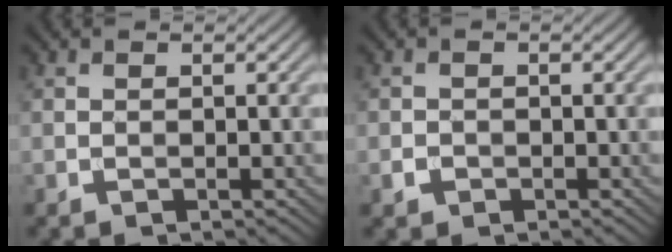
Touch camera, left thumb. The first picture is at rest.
{"total": 1.2, "force": [-0.5, 1.0, 0.4], "torque": [-0.007, 0.000, -0.013]}